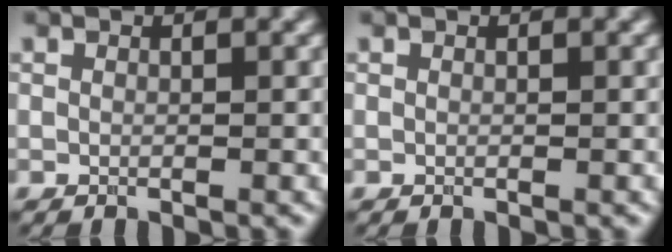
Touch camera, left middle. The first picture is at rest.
{"total": 0.0}